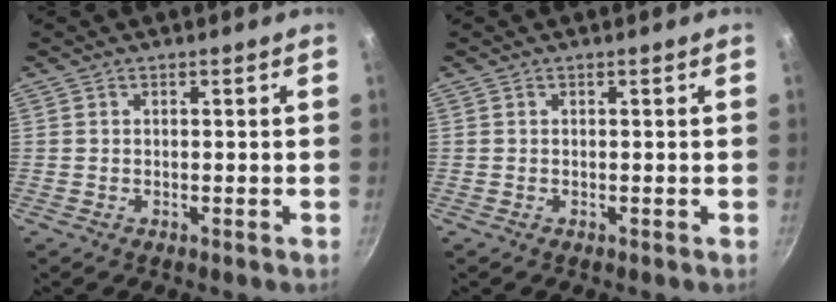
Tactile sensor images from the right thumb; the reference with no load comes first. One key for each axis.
{"total": 0.0}